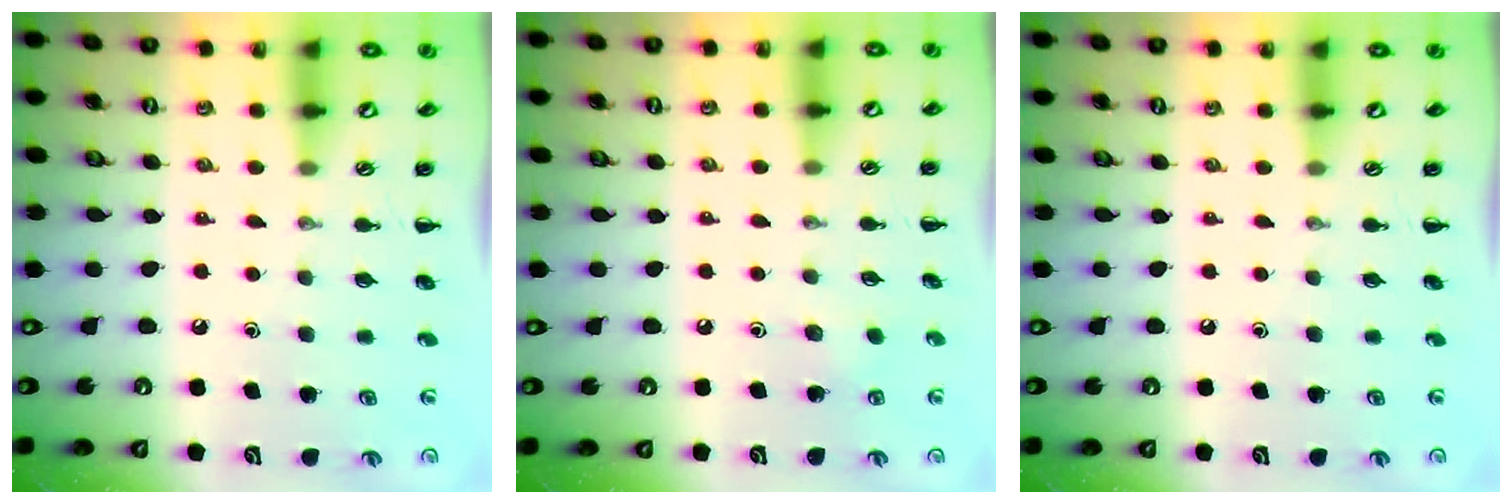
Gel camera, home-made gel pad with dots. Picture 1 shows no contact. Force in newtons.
{"total": 2.5, "press": 2.3, "slide": 0.7}
{"total": 0.0}